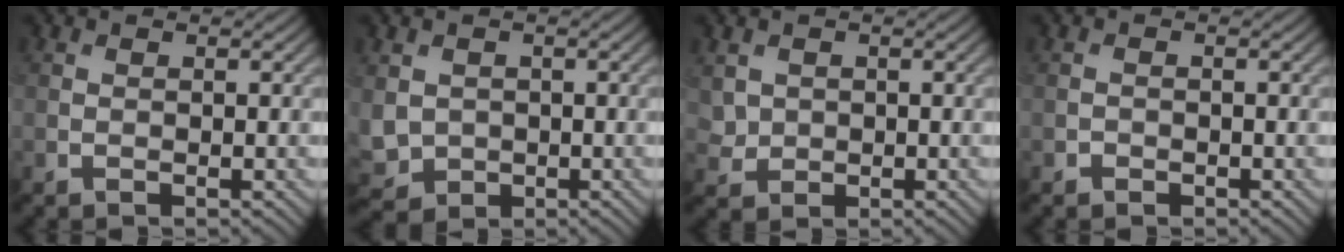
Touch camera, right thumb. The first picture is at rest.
{"total": 3.9, "force": [0.1, 3.5, 1.7], "torque": [-0.059, -0.013, 0.003]}
{"total": 2.1, "force": [0.8, 1.9, 0.7], "torque": [-0.026, -0.006, 0.018]}
{"total": 0.6, "force": [-0.4, 0.5, 0.0], "torque": [0.001, -0.001, -0.009]}